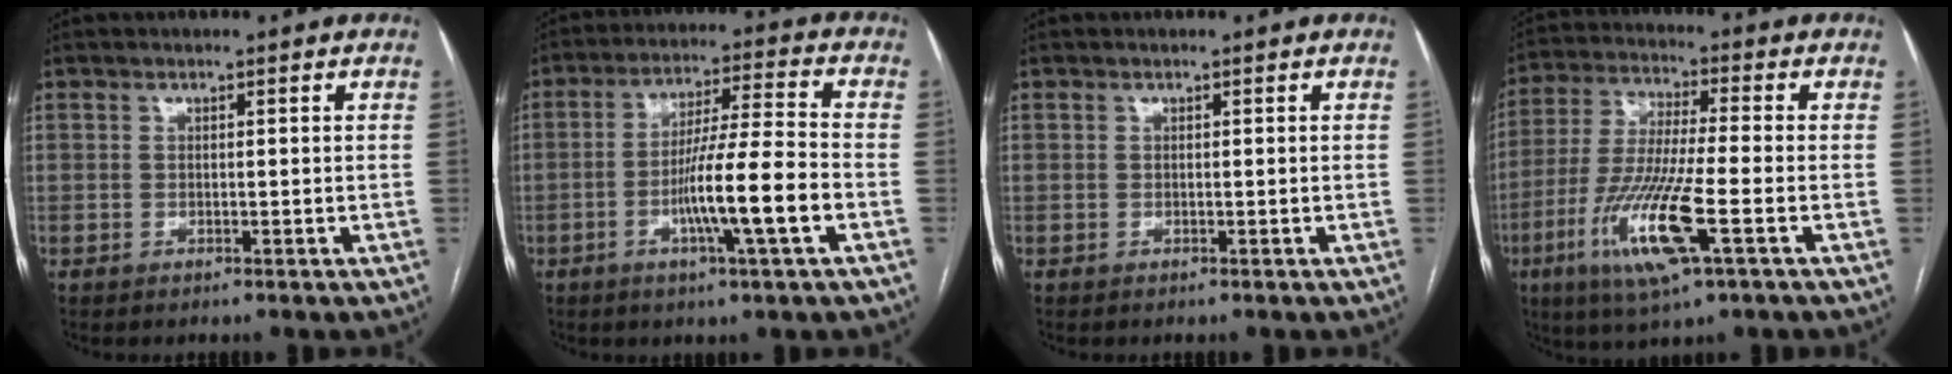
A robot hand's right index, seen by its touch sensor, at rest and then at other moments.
{"total": 11.9, "force": [-3.7, -0.3, 11.3], "torque": [-0.199, -0.002, -0.067]}
{"total": 0.0}
{"total": 14.1, "force": [-5.2, 1.1, 13.0], "torque": [-0.273, -0.023, -0.097]}